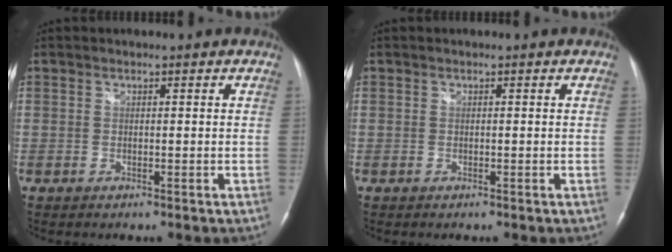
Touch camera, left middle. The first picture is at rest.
{"total": 0.0}